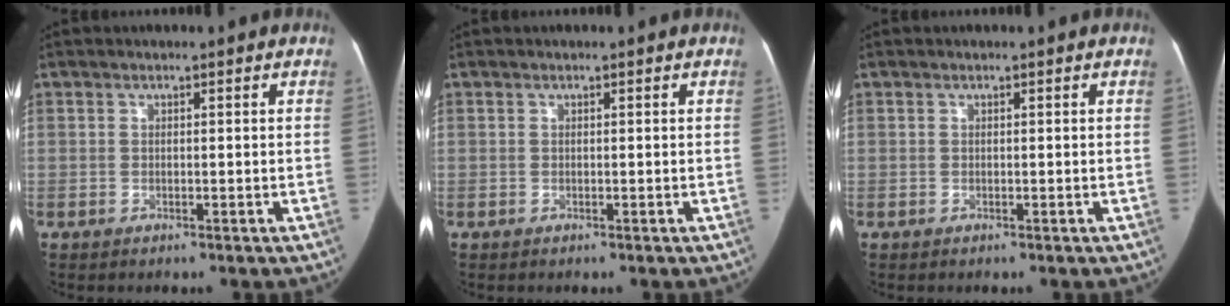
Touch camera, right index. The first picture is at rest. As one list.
[{"total": 0.0}, {"total": 0.0}]